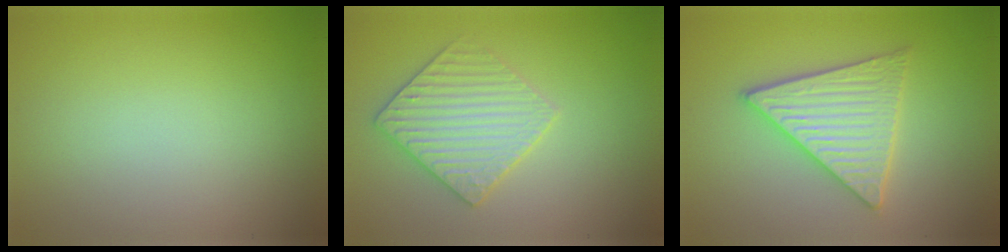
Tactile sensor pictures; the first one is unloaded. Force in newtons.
{"total": 3.5, "press": 3.5, "slide": 0.5}
{"total": 5.7, "press": 5.6, "slide": 0.8}